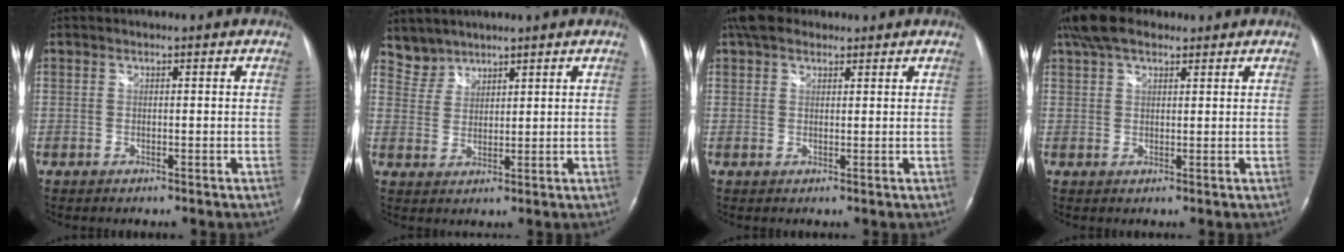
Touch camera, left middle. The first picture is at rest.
{"total": 3.8, "force": [3.3, 1.6, -0.7], "torque": [0.019, 0.007, 0.069]}
{"total": 5.4, "force": [4.1, 2.8, 2.0], "torque": [-0.042, 0.029, 0.077]}
{"total": 7.1, "force": [5.4, 3.0, 3.5], "torque": [-0.075, 0.029, 0.103]}